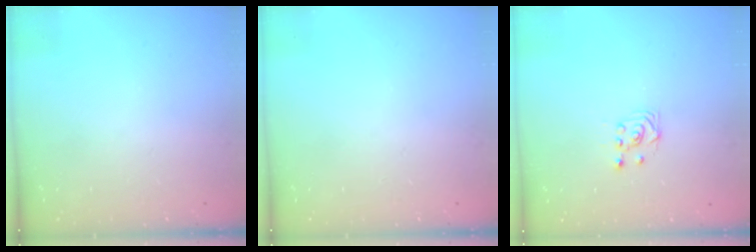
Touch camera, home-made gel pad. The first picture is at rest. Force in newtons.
{"total": 0.0}
{"total": 2.7, "press": 2.4, "slide": 1.3}